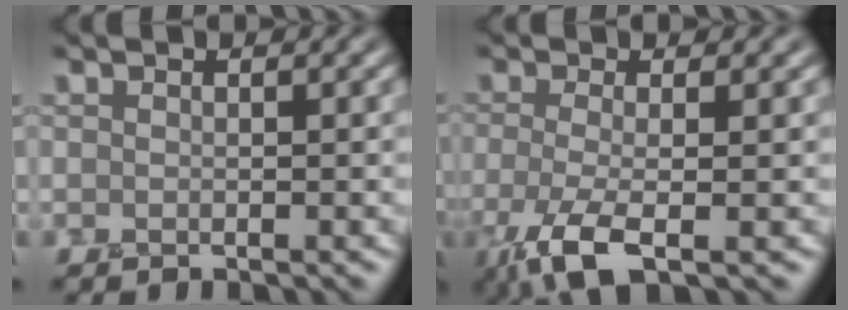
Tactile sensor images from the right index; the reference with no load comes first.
{"total": 4.6, "force": [-2.3, 1.4, 3.8], "torque": [-0.084, -0.006, -0.050]}